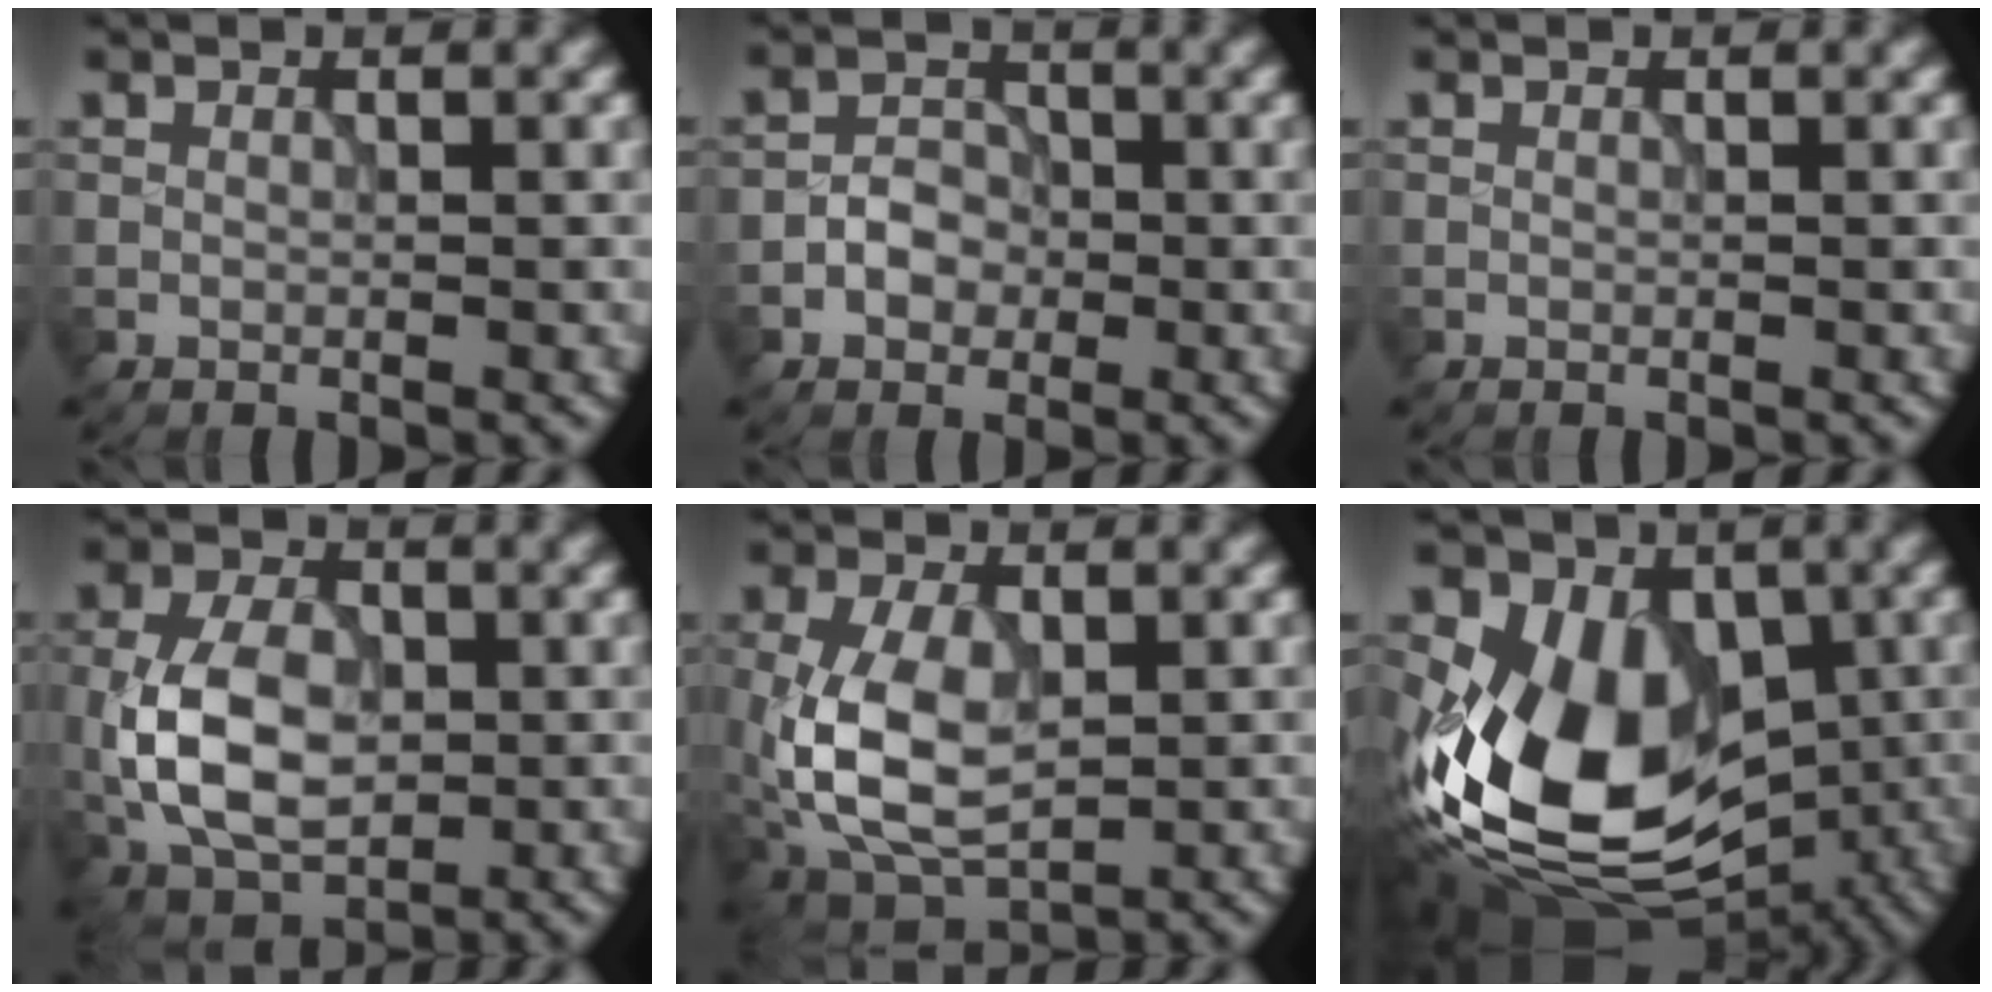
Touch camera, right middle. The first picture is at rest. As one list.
[{"total": 2.1, "force": [-0.8, 1.8, 0.9], "torque": [-0.009, 0.005, -0.017]}, {"total": 0.0}, {"total": 7.0, "force": [-0.6, 4.5, 5.3], "torque": [-0.116, 0.002, -0.014]}, {"total": 6.9, "force": [-0.4, 4.0, 5.6], "torque": [-0.123, 0.001, -0.007]}, {"total": 14.3, "force": [-1.6, 10.3, 9.8], "torque": [-0.173, -0.013, -0.032]}]